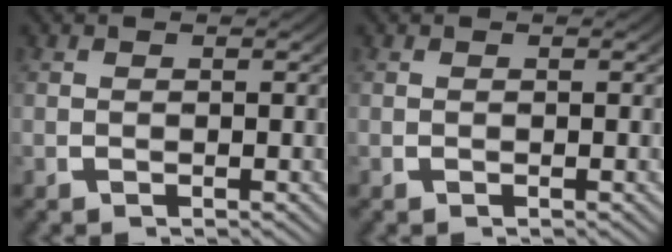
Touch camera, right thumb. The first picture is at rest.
{"total": 0.0}